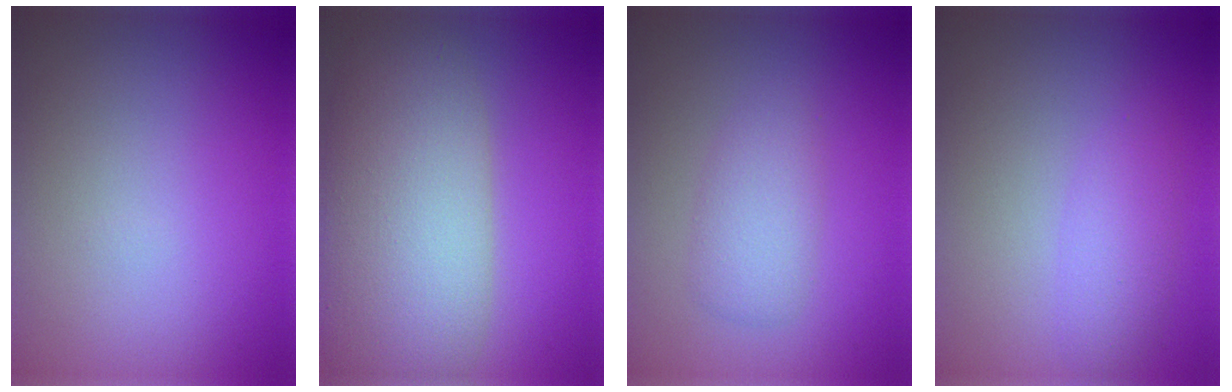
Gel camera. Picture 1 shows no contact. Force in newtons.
{"total": 10.4, "press": 10.4, "slide": 0.8}
{"total": 2.6, "press": 2.6, "slide": 0.1}
{"total": 2.1, "press": 2.1, "slide": 0.1}